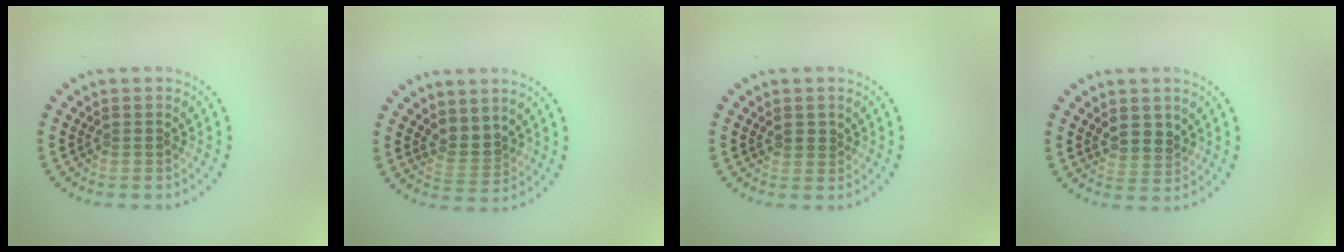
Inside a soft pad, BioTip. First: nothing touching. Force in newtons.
{"total": 2.1, "press": 1.5, "slide": 1.4}
{"total": 0.9, "press": 0.8, "slide": 0.5}
{"total": 2.2, "press": 2.0, "slide": 0.9}